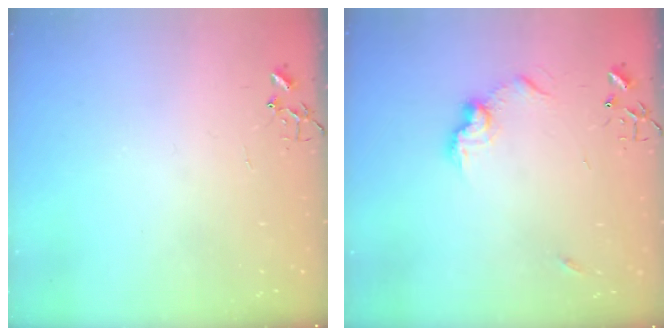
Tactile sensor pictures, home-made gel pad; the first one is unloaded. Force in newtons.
{"total": 9.4, "press": 9.4, "slide": 0.5}